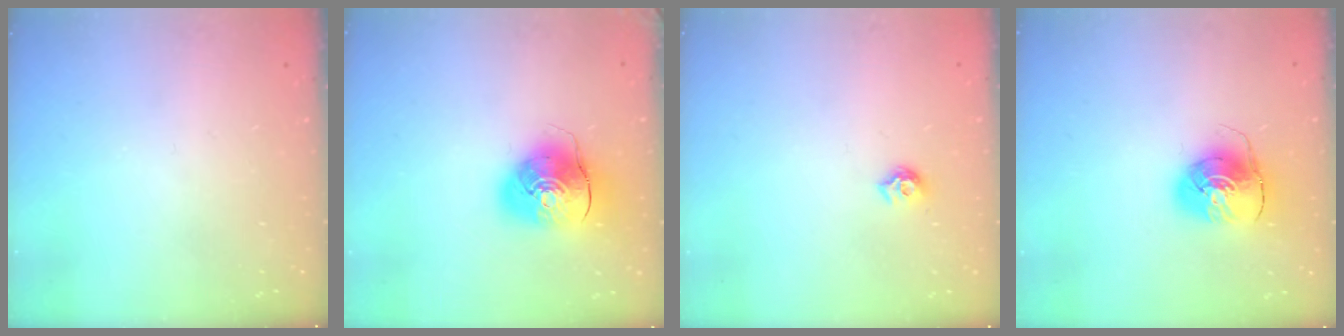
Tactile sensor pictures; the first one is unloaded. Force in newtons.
{"total": 11.1, "press": 11.0, "slide": 2.0}
{"total": 6.4, "press": 6.4, "slide": 0.6}
{"total": 8.0, "press": 8.0, "slide": 1.1}